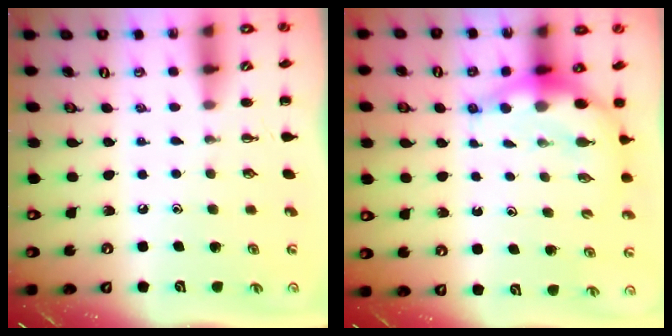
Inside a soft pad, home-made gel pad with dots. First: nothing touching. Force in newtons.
{"total": 7.8, "press": 7.6, "slide": 1.6}